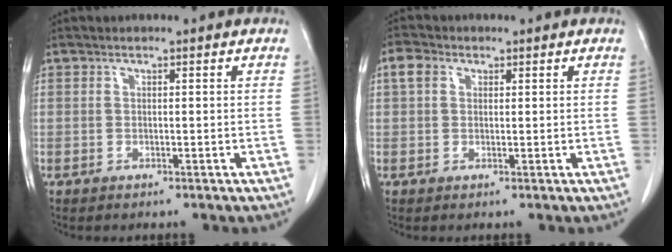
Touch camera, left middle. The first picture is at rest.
{"total": 2.7, "force": [1.0, 2.0, 1.4], "torque": [-0.033, 0.016, 0.020]}